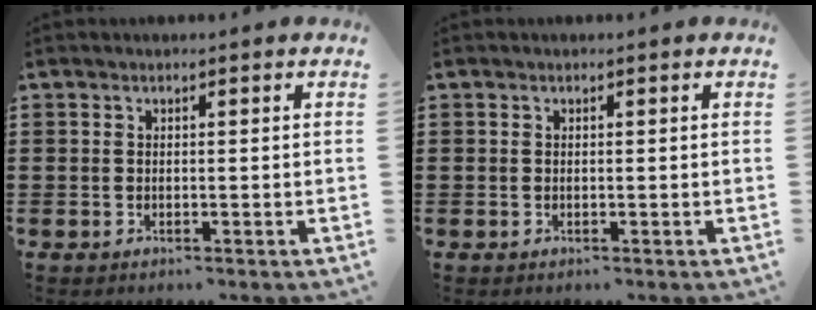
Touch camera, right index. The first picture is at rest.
{"total": 0.0}